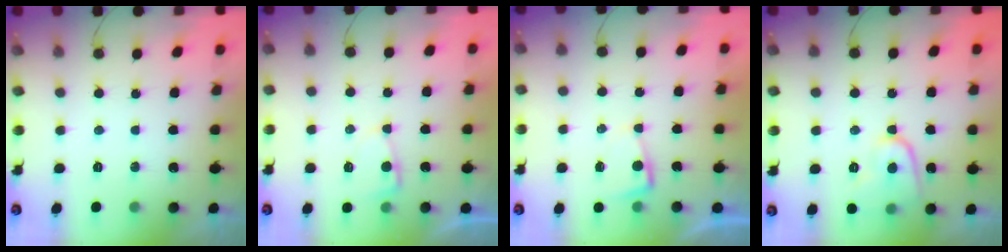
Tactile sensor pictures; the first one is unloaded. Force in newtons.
{"total": 4.0, "press": 4.0, "slide": 0.3}
{"total": 2.0, "press": 2.0, "slide": 0.4}
{"total": 10.3, "press": 10.2, "slide": 1.1}